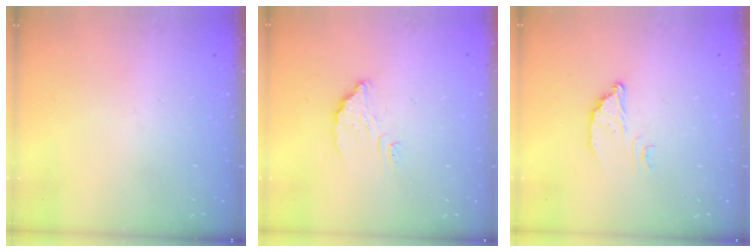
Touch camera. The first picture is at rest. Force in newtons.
{"total": 3.9, "press": 3.9, "slide": 0.3}
{"total": 3.2, "press": 3.2, "slide": 0.2}